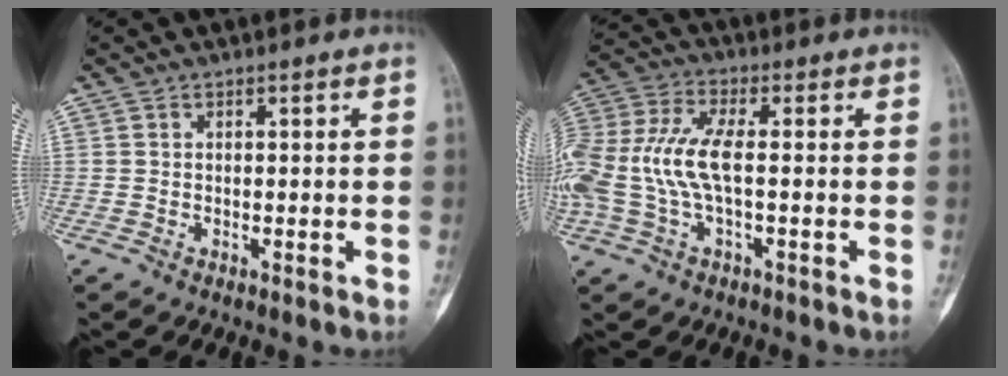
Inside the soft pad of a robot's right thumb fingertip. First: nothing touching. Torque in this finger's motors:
{"motor_torque": [0.46, 0.53, 0.83, -0.62, 0.50]}